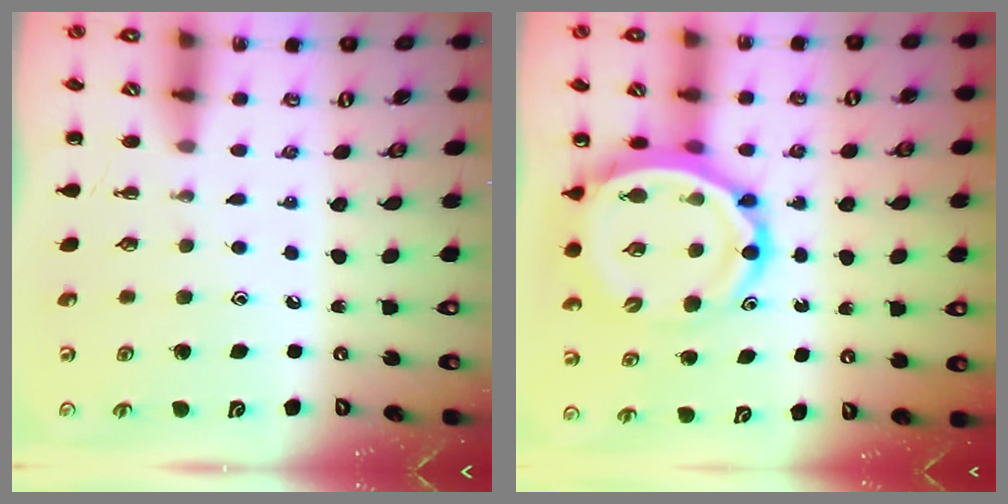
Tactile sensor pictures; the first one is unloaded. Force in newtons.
{"total": 12.3, "press": 11.8, "slide": 3.4}